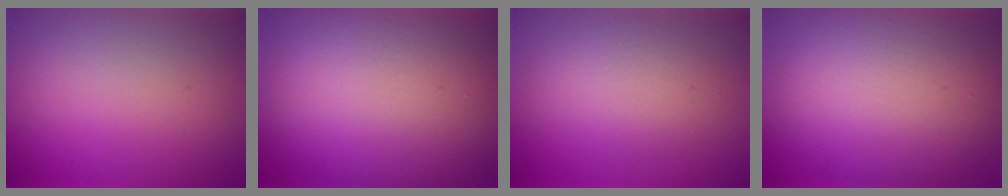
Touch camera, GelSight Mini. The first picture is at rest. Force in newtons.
{"total": 14.9, "press": 14.8, "slide": 0.7}
{"total": 2.6, "press": 2.6, "slide": 0.2}
{"total": 11.1, "press": 11.1, "slide": 0.7}